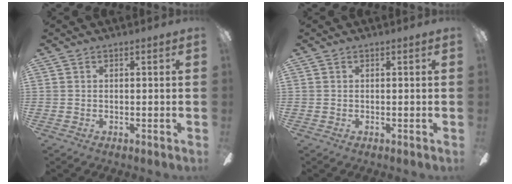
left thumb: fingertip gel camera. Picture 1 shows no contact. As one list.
[{"total": 0.0}]